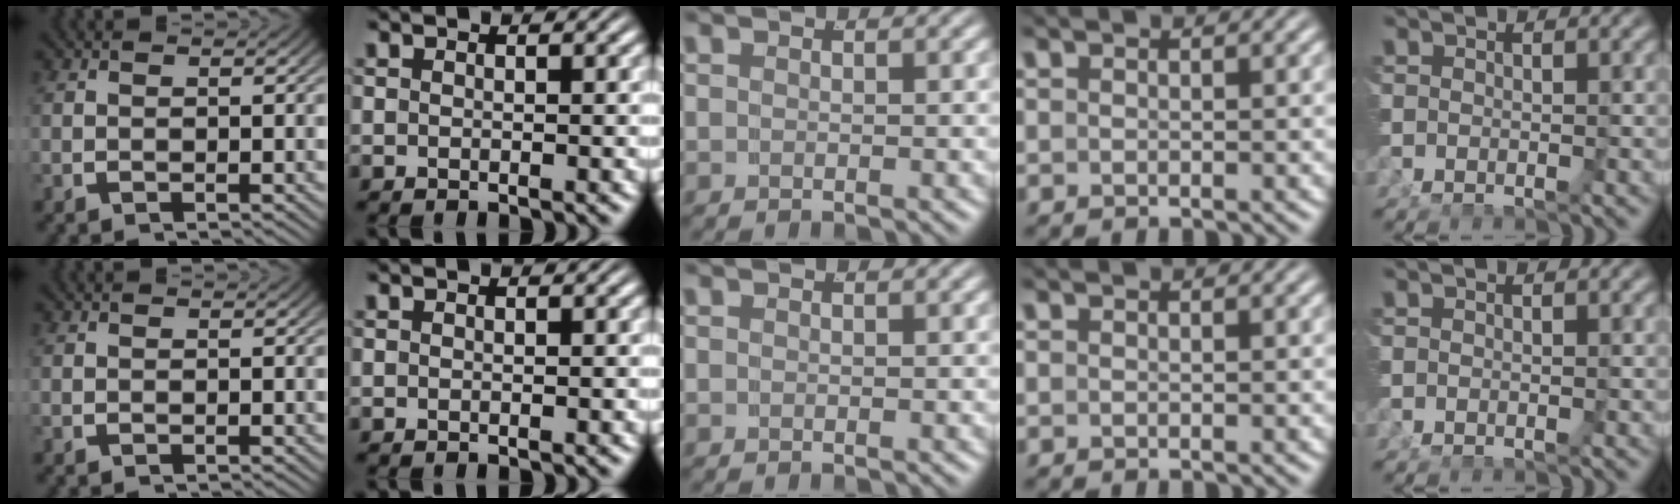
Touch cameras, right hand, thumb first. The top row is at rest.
{}